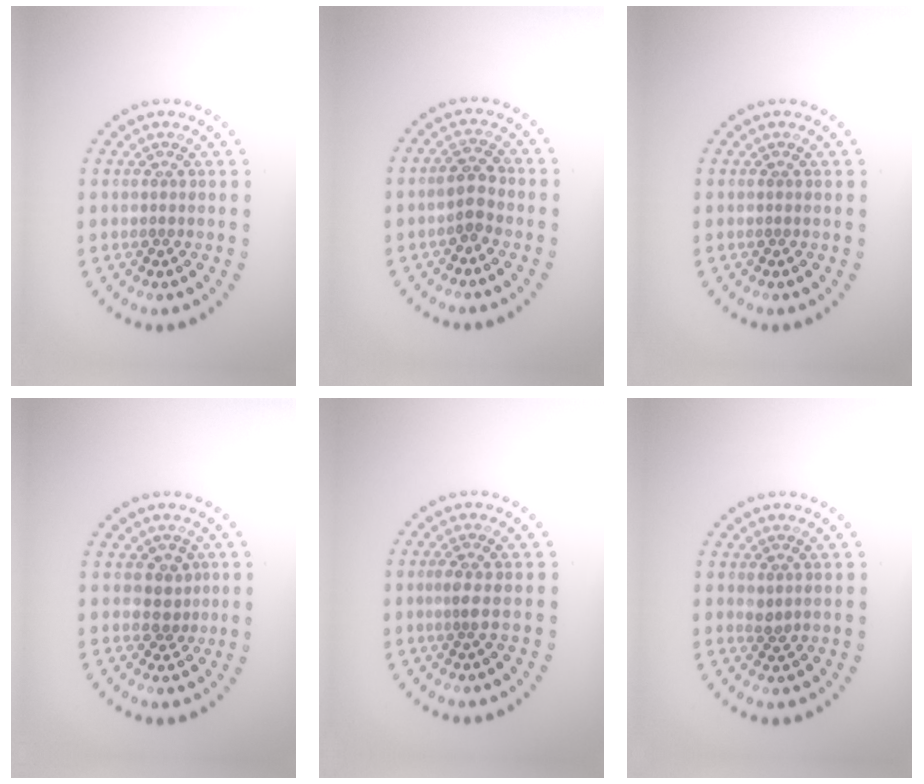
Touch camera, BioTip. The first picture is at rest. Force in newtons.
{"total": 2.0, "press": 2.0, "slide": 0.6}
{"total": 0.0}
{"total": 1.8, "press": 1.4, "slide": 1.2}
{"total": 1.5, "press": 1.2, "slide": 0.9}
{"total": 1.0, "press": 0.9, "slide": 0.3}